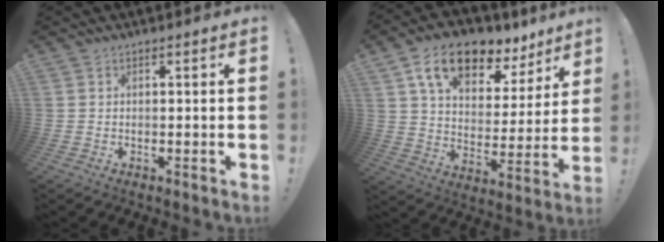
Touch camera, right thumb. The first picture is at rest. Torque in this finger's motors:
{"motor_torque": [1.05, 3.64, 0.47, 0.04, 0.10]}